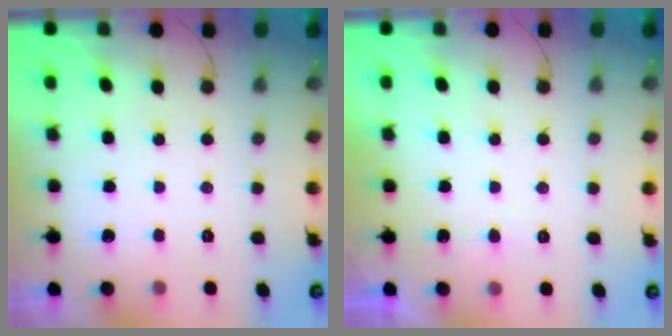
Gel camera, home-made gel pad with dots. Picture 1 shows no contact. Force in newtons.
{"total": 4.7, "press": 4.6, "slide": 0.5}